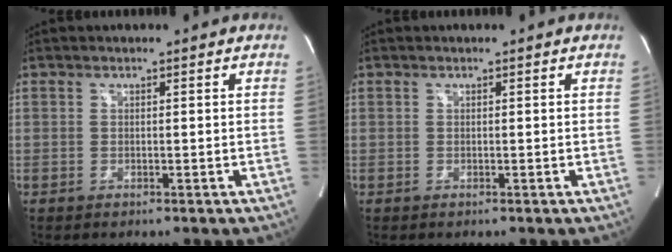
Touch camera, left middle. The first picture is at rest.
{"total": 0.0}